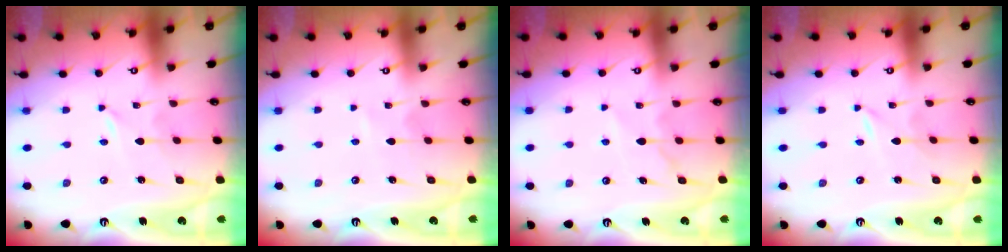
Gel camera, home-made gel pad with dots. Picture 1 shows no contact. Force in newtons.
{"total": 1.7, "press": 1.6, "slide": 0.2}
{"total": 7.1, "press": 7.0, "slide": 0.9}
{"total": 0.0}